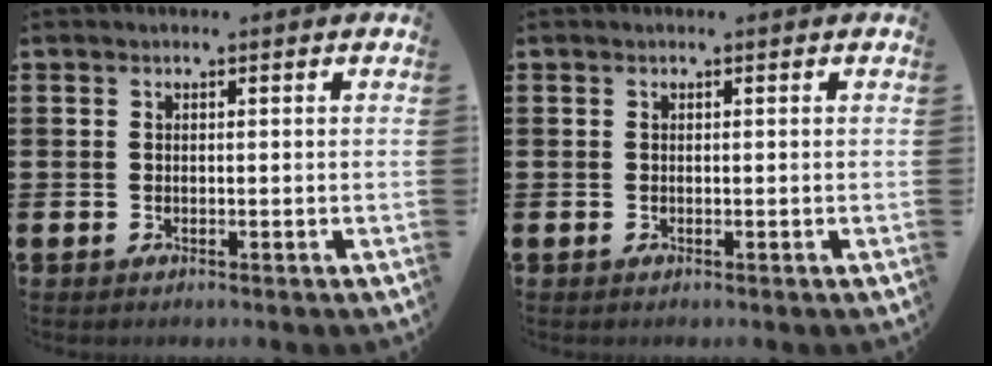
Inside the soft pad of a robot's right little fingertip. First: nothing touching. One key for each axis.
{"total": 0.0}